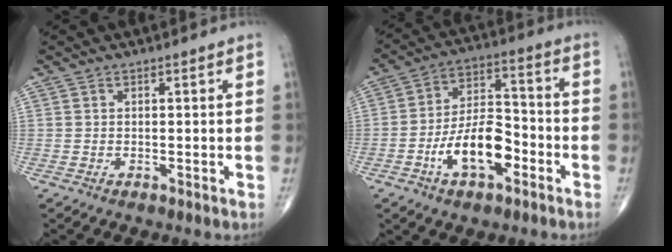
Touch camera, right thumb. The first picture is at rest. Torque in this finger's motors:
{"motor_torque": [2.13, 1.72, 1.36, -0.83, 0.13]}